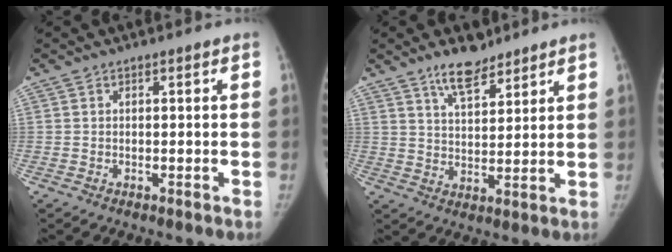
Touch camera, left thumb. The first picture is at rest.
{"total": 7.3, "force": [5.7, 2.8, 3.7], "torque": [-0.042, -0.040, 0.099]}